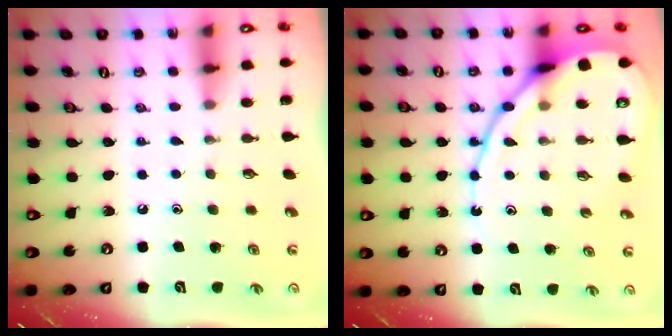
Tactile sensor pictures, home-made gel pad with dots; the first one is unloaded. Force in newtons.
{"total": 14.1, "press": 14.0, "slide": 1.3}